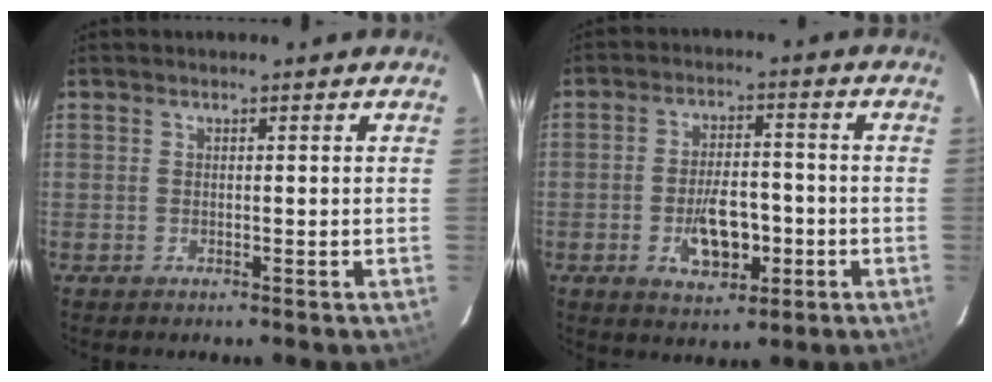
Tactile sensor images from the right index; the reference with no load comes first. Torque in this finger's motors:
{"motor_torque": [0.24, -0.05, 0.16, 0.07]}